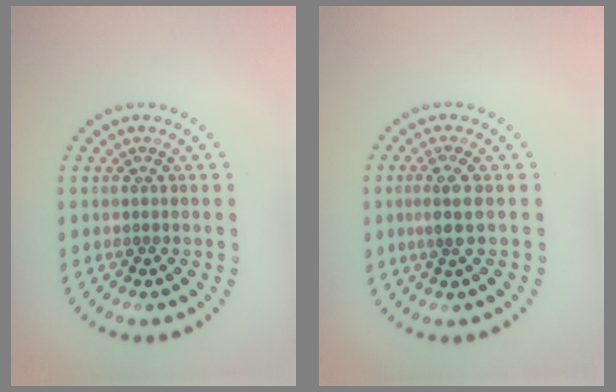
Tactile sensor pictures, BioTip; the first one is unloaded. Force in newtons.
{"total": 2.2, "press": 1.8, "slide": 1.1}